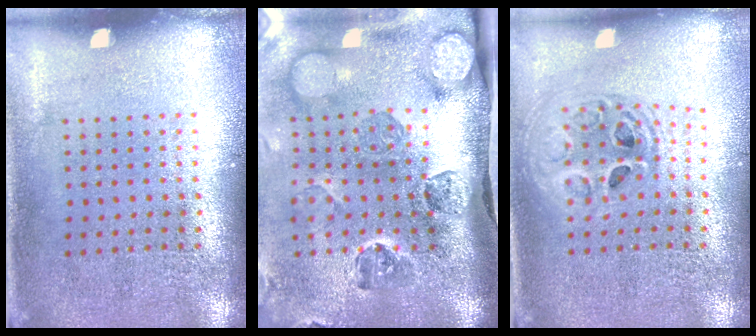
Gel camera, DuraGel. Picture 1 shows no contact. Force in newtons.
{"total": 4.4, "press": 3.2, "slide": 3.1}
{"total": 1.8, "press": 1.5, "slide": 1.0}